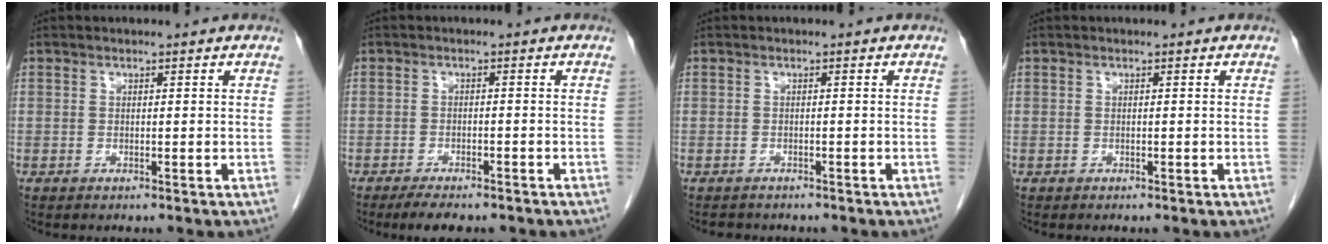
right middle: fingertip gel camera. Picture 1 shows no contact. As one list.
[{"total": 5.3, "force": [-4.3, 1.5, 2.7], "torque": [-0.042, -0.010, -0.060]}, {"total": 2.6, "force": [-2.2, 1.1, 0.6], "torque": [-0.014, -0.002, -0.027]}, {"total": 0.0}]